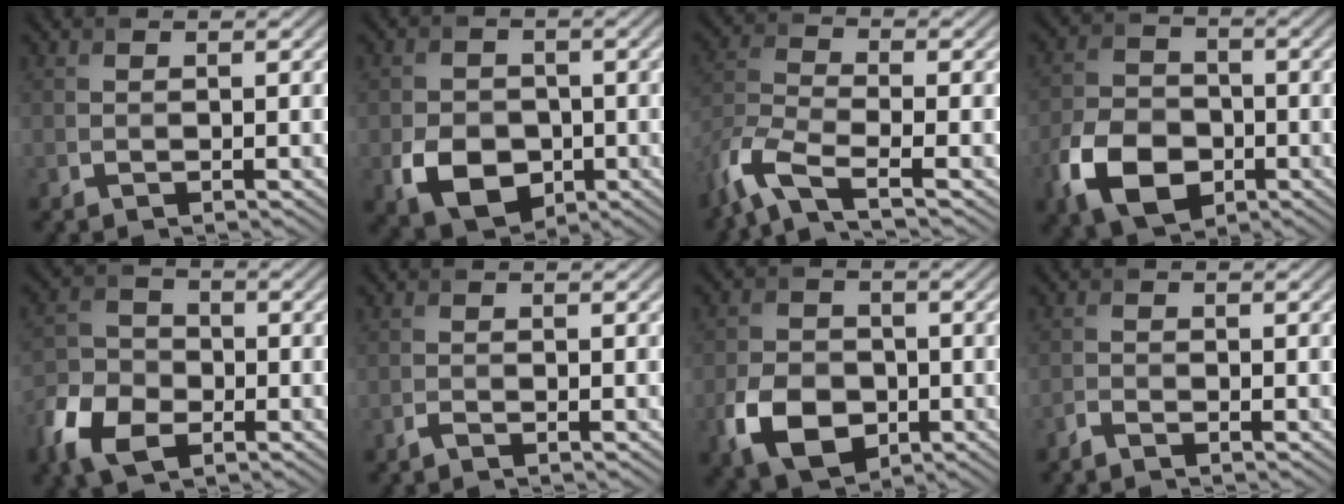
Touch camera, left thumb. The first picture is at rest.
{"total": 6.9, "force": [-2.3, 5.3, 3.8], "torque": [-0.075, -0.015, -0.044]}
{"total": 8.3, "force": [-5.4, 2.5, 5.8], "torque": [-0.137, -0.011, -0.126]}
{"total": 9.4, "force": [-4.1, 6.4, 5.5], "torque": [-0.127, -0.016, -0.087]}
{"total": 8.4, "force": [-4.6, 5.3, 4.6], "torque": [-0.112, -0.011, -0.104]}
{"total": 0.9, "force": [-0.8, 0.1, 0.5], "torque": [-0.010, 0.001, -0.016]}
{"total": 7.7, "force": [-2.9, 5.5, 4.5], "torque": [-0.099, -0.013, -0.060]}
{"total": 1.4, "force": [-1.3, 0.2, 0.5], "torque": [-0.013, -0.002, -0.032]}